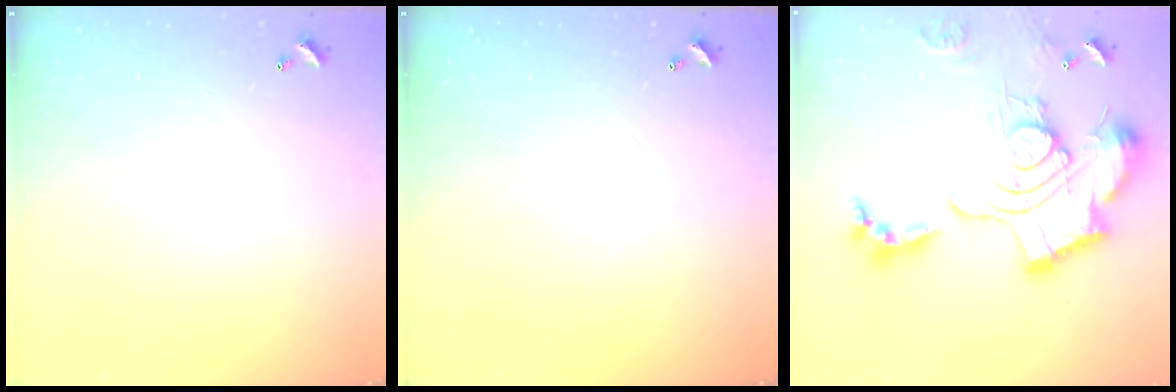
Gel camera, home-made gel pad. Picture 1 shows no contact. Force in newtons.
{"total": 0.0}
{"total": 3.0, "press": 2.4, "slide": 1.8}